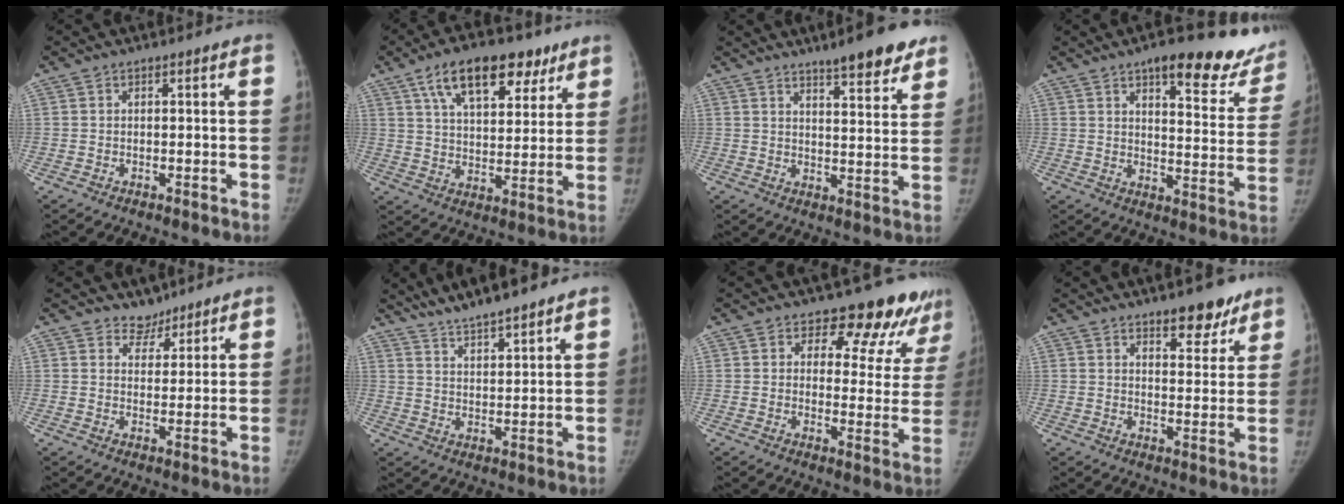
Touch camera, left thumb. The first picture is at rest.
{"total": 16.4, "force": [9.5, 8.3, 10.5], "torque": [-0.123, -0.021, 0.156]}
{"total": 10.4, "force": [7.7, 2.3, 6.6], "torque": [-0.065, -0.040, 0.109]}
{"total": 20.5, "force": [14.4, 7.3, 12.6], "torque": [-0.106, -0.073, 0.171]}
{"total": 3.4, "force": [2.8, 1.9, -0.4], "torque": [0.034, -0.021, 0.040]}
{"total": 8.8, "force": [7.7, 1.0, 4.1], "torque": [-0.061, -0.028, 0.140]}
{"total": 12.8, "force": [10.9, 5.9, 3.3], "torque": [0.024, -0.072, 0.111]}
{"total": 7.6, "force": [5.5, 3.3, 4.1], "torque": [-0.020, -0.033, 0.076]}